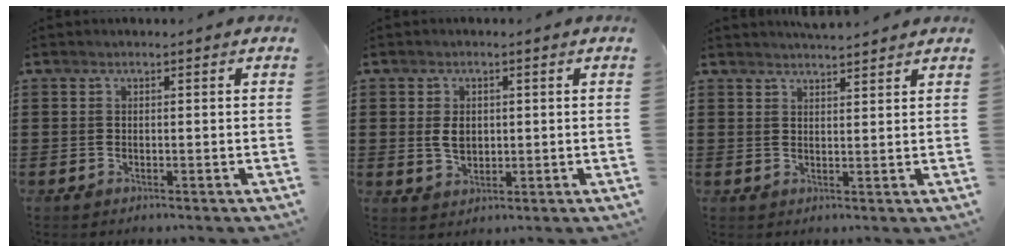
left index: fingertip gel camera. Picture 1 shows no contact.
{"total": 3.4, "force": [0.5, 2.2, 2.5], "torque": [-0.061, 0.004, 0.007]}
{"total": 2.7, "force": [2.7, 0.0, 0.3], "torque": [-0.013, -0.004, 0.052]}